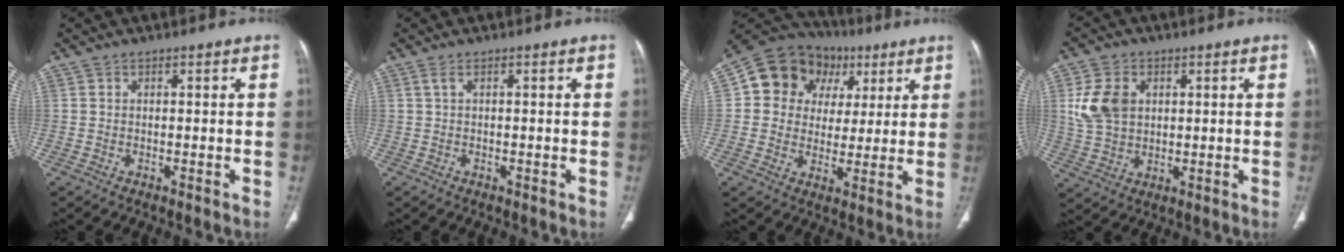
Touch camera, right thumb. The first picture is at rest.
{"total": 0.6, "force": [0.2, 0.1, 0.6], "torque": [-0.012, 0.004, 0.001]}
{"total": 15.5, "force": [4.8, 13.3, 6.4], "torque": [-0.060, 0.021, 0.076]}
{"total": 8.9, "force": [2.2, 6.5, 5.6], "torque": [-0.093, -0.003, 0.048]}